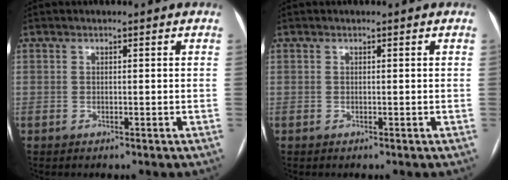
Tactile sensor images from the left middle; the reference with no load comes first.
{"total": 0.0}